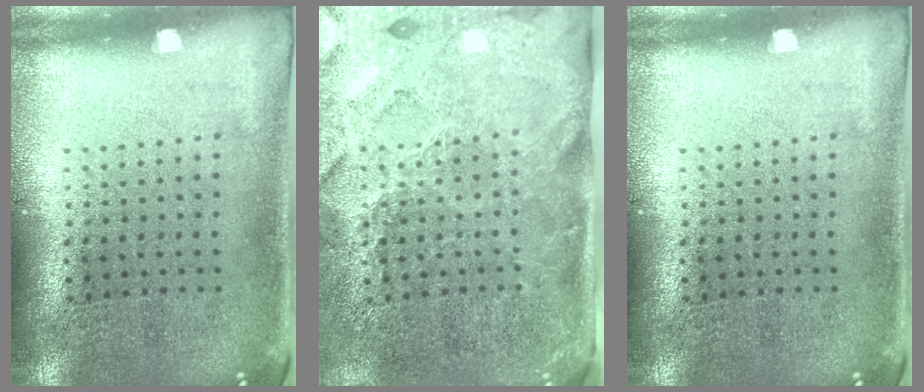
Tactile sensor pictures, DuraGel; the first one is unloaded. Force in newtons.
{"total": 3.6, "press": 3.1, "slide": 1.8}
{"total": 0.0}